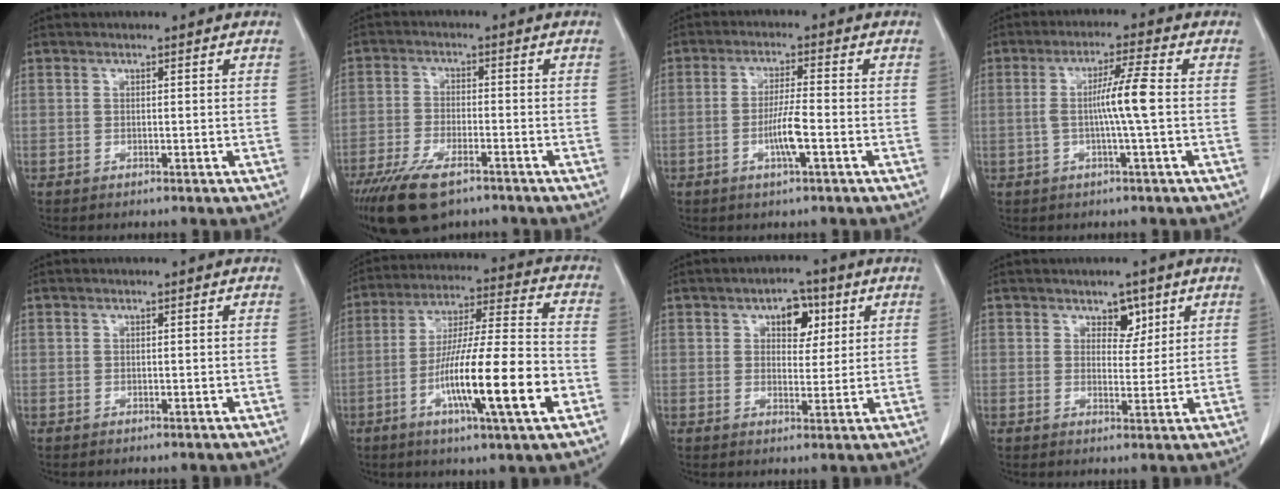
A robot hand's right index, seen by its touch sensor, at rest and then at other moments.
{"total": 10.3, "force": [-7.2, 3.6, 6.4], "torque": [-0.120, -0.017, -0.124]}
{"total": 5.2, "force": [-1.7, 0.1, 4.9], "torque": [-0.096, -0.004, -0.031]}
{"total": 6.1, "force": [-0.4, -0.8, 6.0], "torque": [-0.113, 0.007, -0.007]}
{"total": 0.0}
{"total": 18.0, "force": [-6.1, 1.0, 17.0], "torque": [-0.295, -0.011, -0.101]}
{"total": 5.4, "force": [2.3, 3.2, 3.7], "torque": [-0.048, 0.013, 0.034]}
{"total": 3.5, "force": [2.0, 2.1, 1.8], "torque": [-0.018, 0.001, 0.033]}